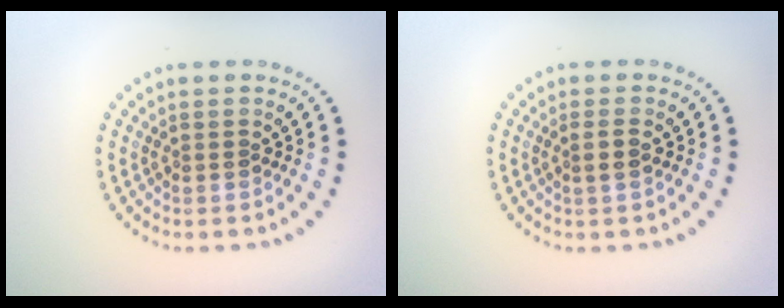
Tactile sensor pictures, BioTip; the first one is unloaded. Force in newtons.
{"total": 1.2, "press": 1.1, "slide": 0.5}